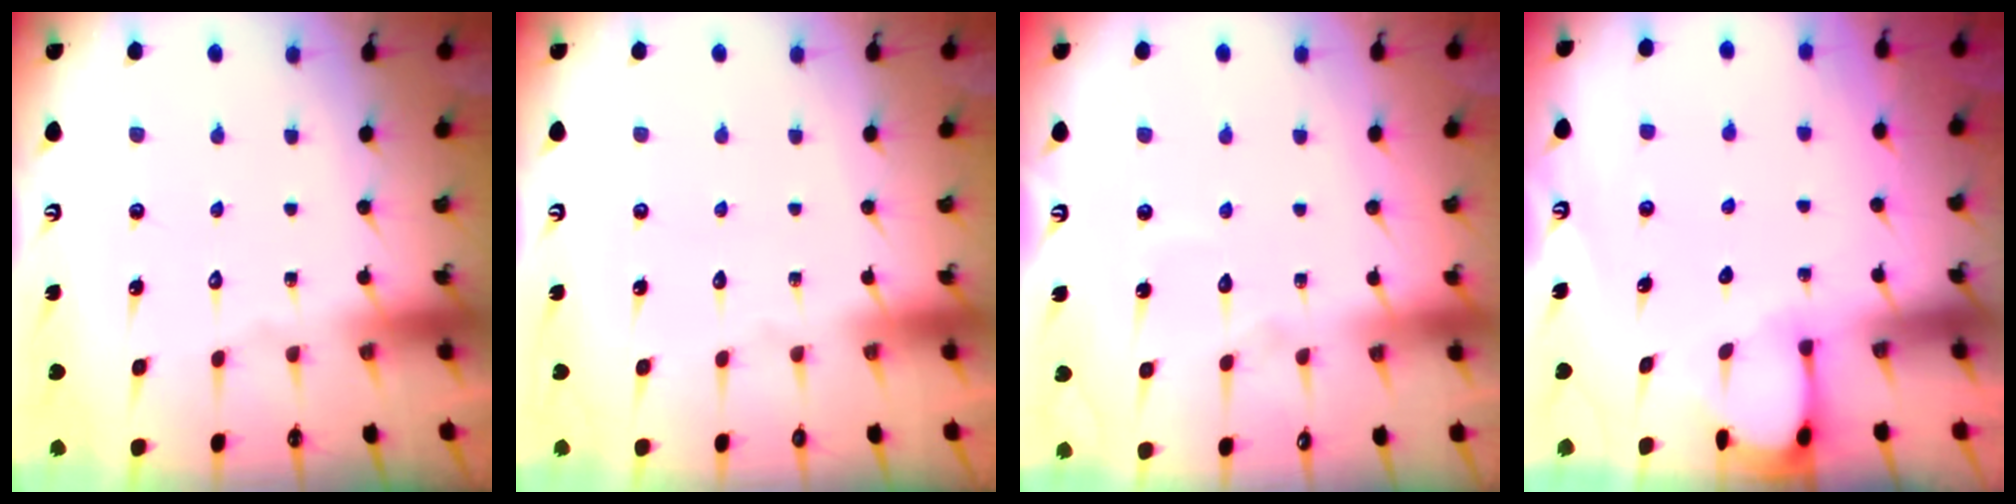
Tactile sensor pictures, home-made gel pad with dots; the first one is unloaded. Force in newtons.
{"total": 0.0}
{"total": 2.7, "press": 2.7, "slide": 0.2}
{"total": 2.3, "press": 2.3, "slide": 0.3}